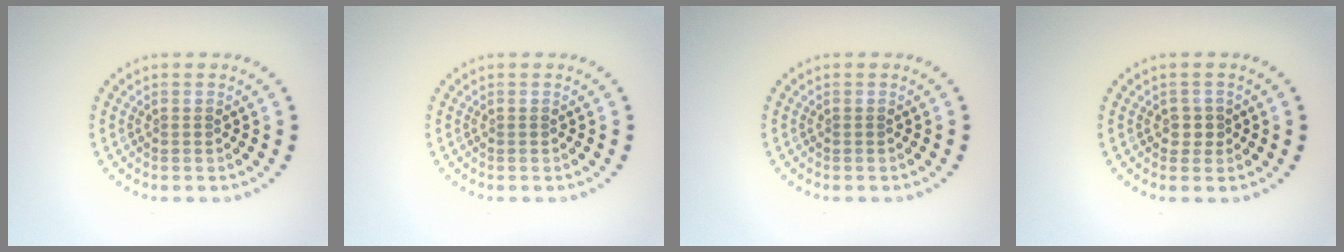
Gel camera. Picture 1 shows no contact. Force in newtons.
{"total": 0.0}
{"total": 0.0}
{"total": 1.2, "press": 1.0, "slide": 0.6}